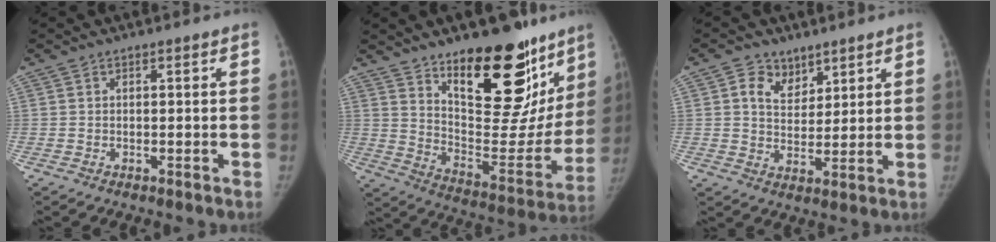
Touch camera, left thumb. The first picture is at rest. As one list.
[{"total": 27.9, "force": [17.2, 11.7, 18.5], "torque": [-0.215, -0.100, 0.266]}, {"total": 6.4, "force": [3.7, 4.6, 2.6], "torque": [-0.021, -0.022, 0.067]}]